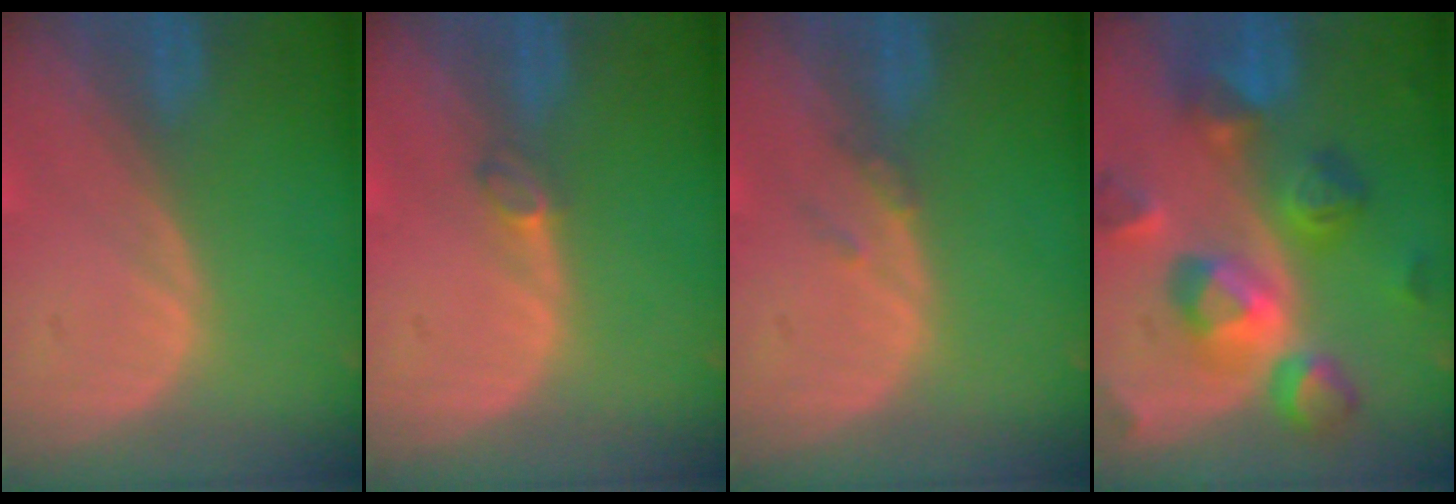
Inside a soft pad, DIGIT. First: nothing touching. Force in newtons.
{"total": 1.4, "press": 1.3, "slide": 0.3}
{"total": 1.2, "press": 1.2, "slide": 0.3}
{"total": 11.2, "press": 11.2, "slide": 1.1}